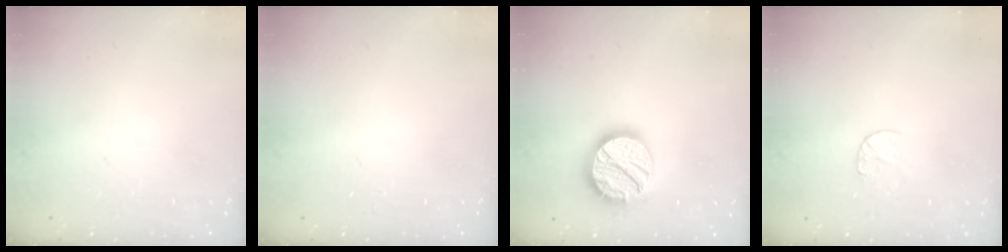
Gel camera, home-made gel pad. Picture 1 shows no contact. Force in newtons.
{"total": 0.0}
{"total": 17.0, "press": 17.0, "slide": 0.8}
{"total": 5.1, "press": 5.1, "slide": 0.5}